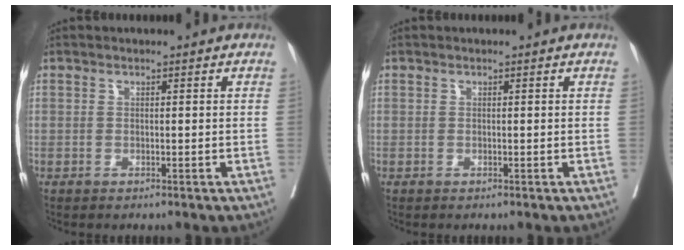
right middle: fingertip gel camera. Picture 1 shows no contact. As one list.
[{"total": 0.0}]